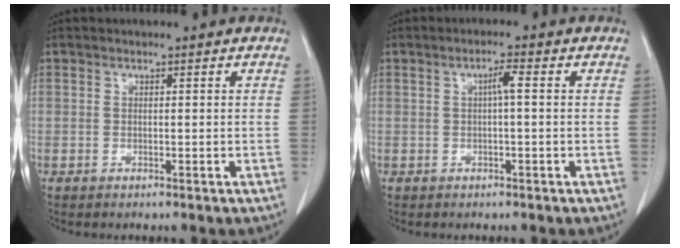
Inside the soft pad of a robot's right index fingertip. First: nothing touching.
{"total": 2.2, "force": [0.3, 0.2, 2.2], "torque": [-0.038, 0.006, 0.004]}